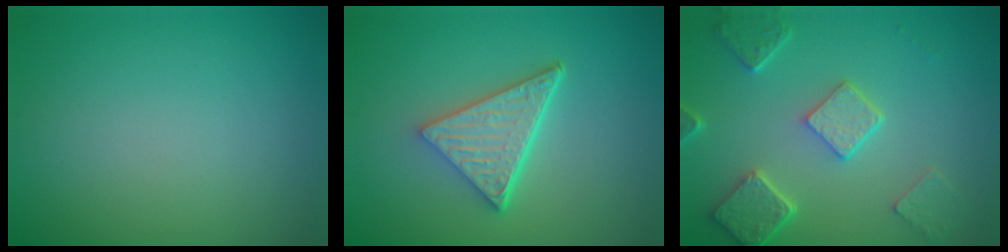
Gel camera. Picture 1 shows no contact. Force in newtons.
{"total": 5.3, "press": 3.7, "slide": 3.8}
{"total": 4.9, "press": 3.9, "slide": 3.0}